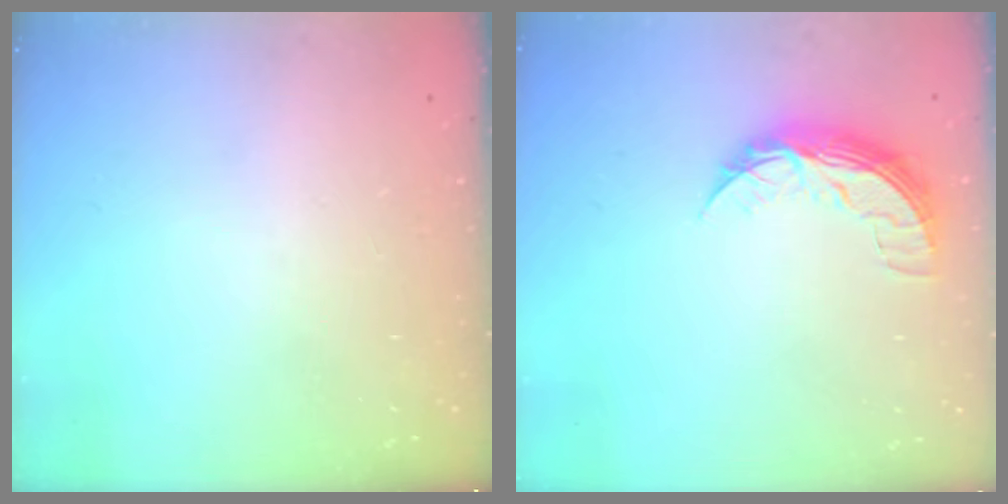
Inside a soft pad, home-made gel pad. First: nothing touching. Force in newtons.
{"total": 8.8, "press": 8.8, "slide": 0.2}